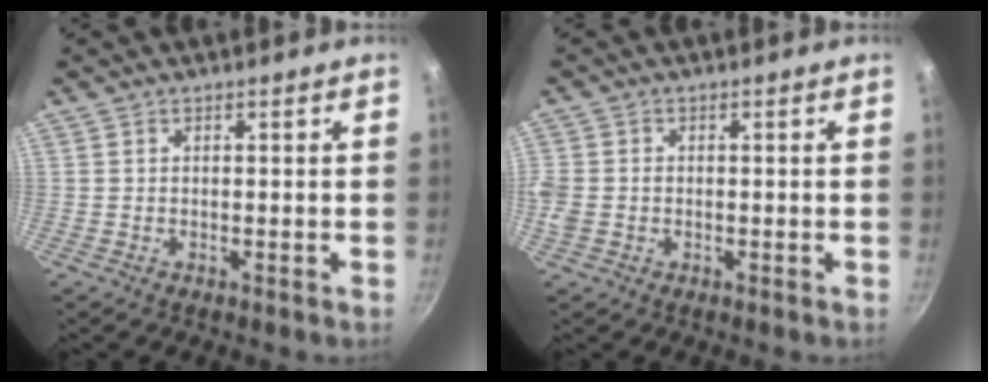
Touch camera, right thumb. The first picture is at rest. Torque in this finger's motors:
{"motor_torque": [0.74, 0.68, 0.46, 0.26, 0.00]}